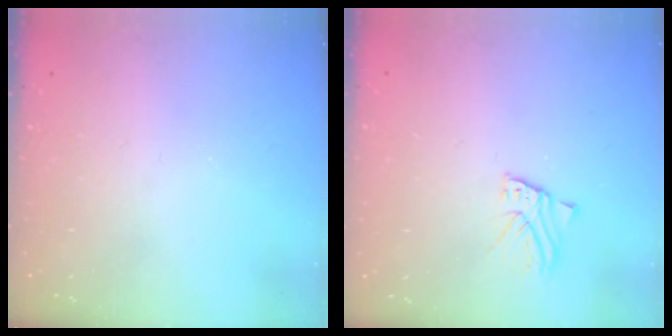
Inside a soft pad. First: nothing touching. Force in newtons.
{"total": 2.8, "press": 2.8, "slide": 0.2}